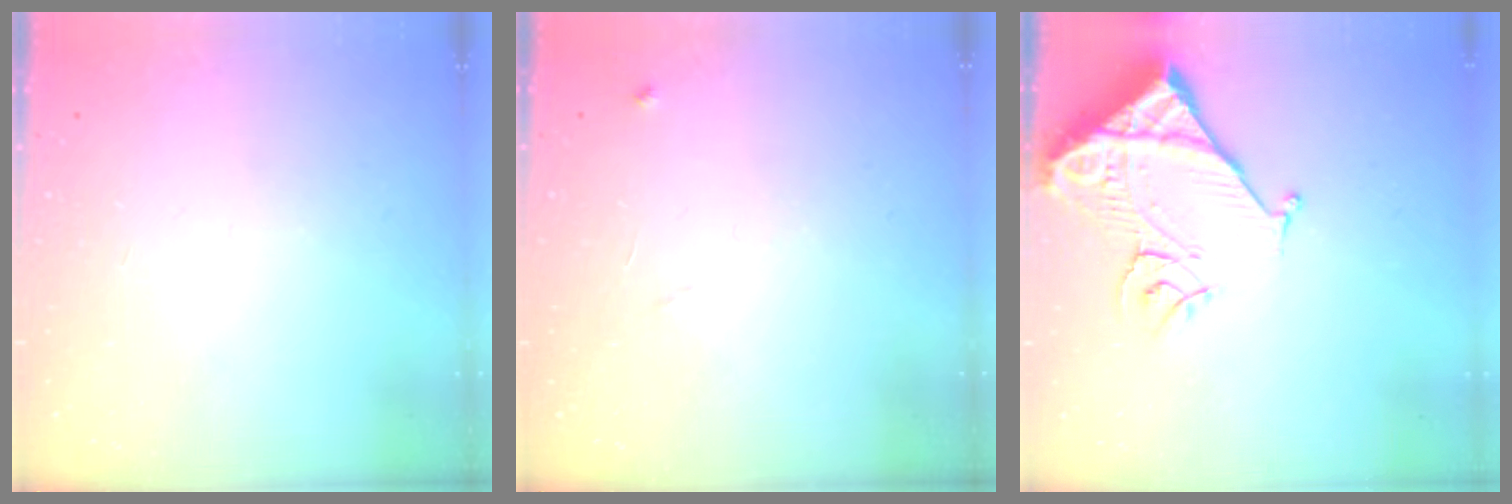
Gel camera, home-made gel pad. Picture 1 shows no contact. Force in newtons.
{"total": 6.2, "press": 6.2, "slide": 0.8}
{"total": 12.1, "press": 12.0, "slide": 1.6}